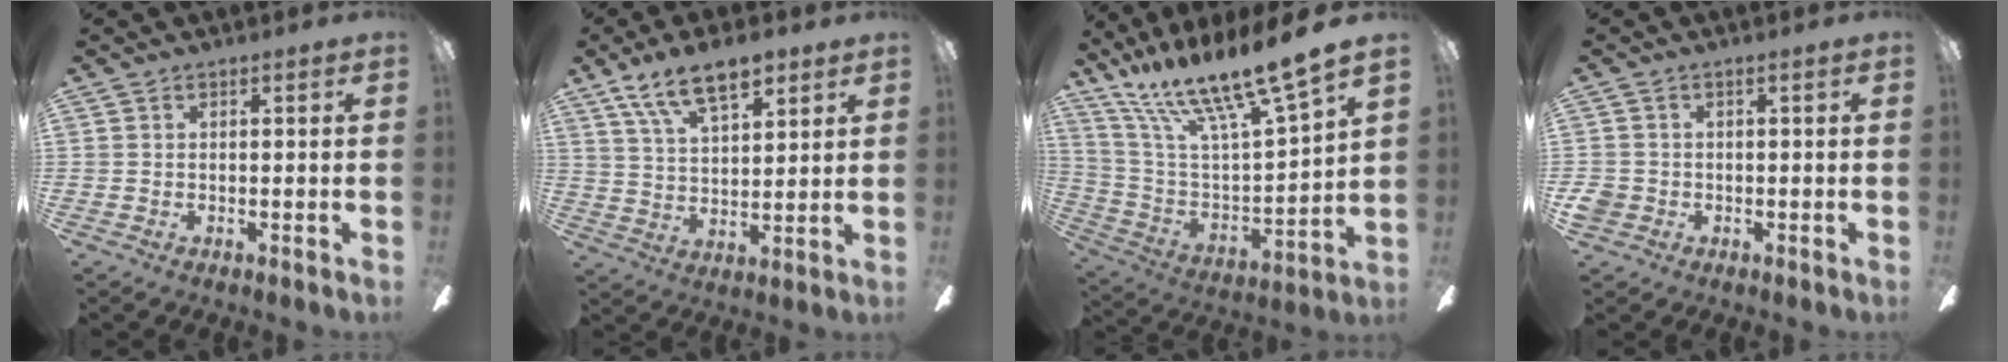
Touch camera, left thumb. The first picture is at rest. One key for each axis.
{"total": 12.5, "fx": 8.7, "fy": 5.0, "fz": 7.4, "tx": -0.133, "ty": -0.032, "tz": 0.159}
{"total": 19.9, "fx": 16.2, "fy": 2.0, "fz": 11.4, "tx": -0.217, "ty": -0.107, "tz": 0.267}
{"total": 2.5, "fx": -0.9, "fy": 2.1, "fz": 0.9, "tx": -0.014, "ty": 0.004, "tz": -0.016}